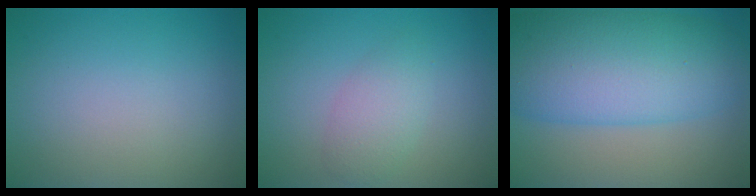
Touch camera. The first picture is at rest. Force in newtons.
{"total": 2.6, "press": 2.6, "slide": 0.2}
{"total": 11.4, "press": 11.3, "slide": 0.2}